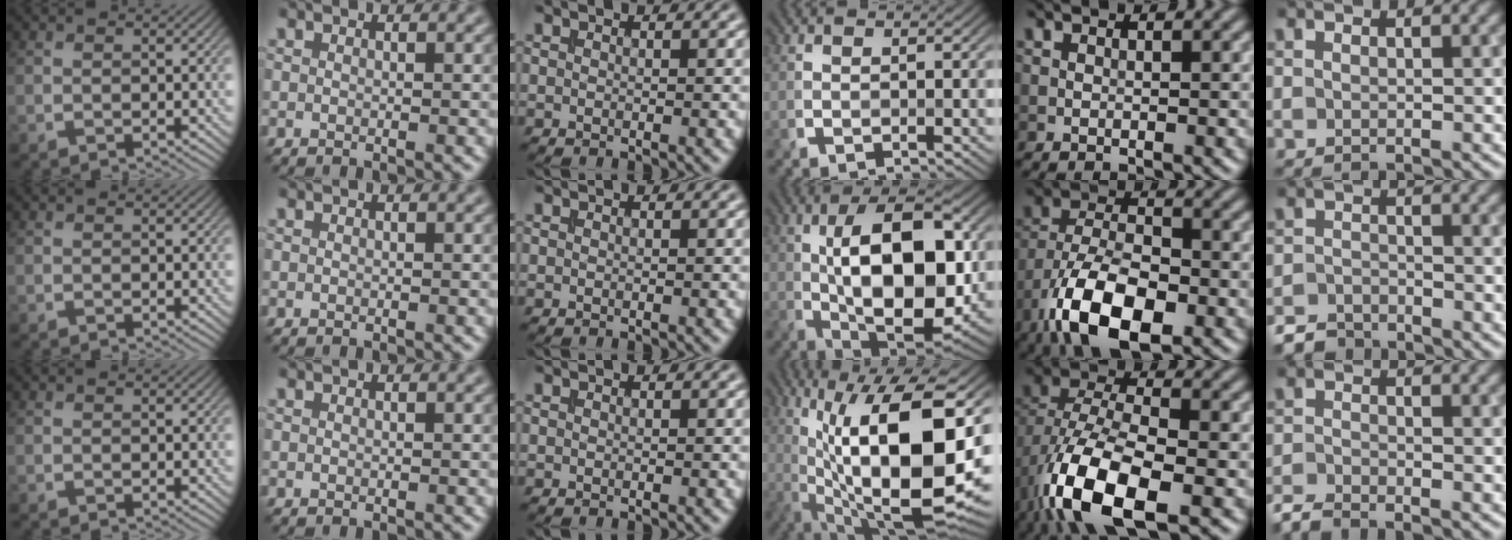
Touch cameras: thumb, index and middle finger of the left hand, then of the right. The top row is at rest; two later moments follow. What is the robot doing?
{"motion": "insert", "object": "bucket"}